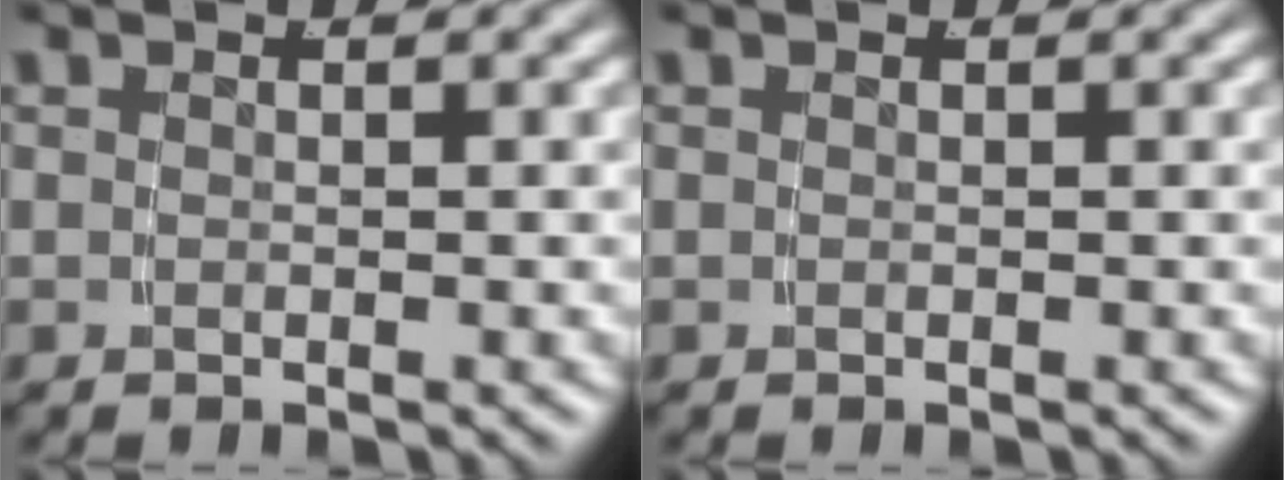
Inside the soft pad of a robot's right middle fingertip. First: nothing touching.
{"total": 0.0}